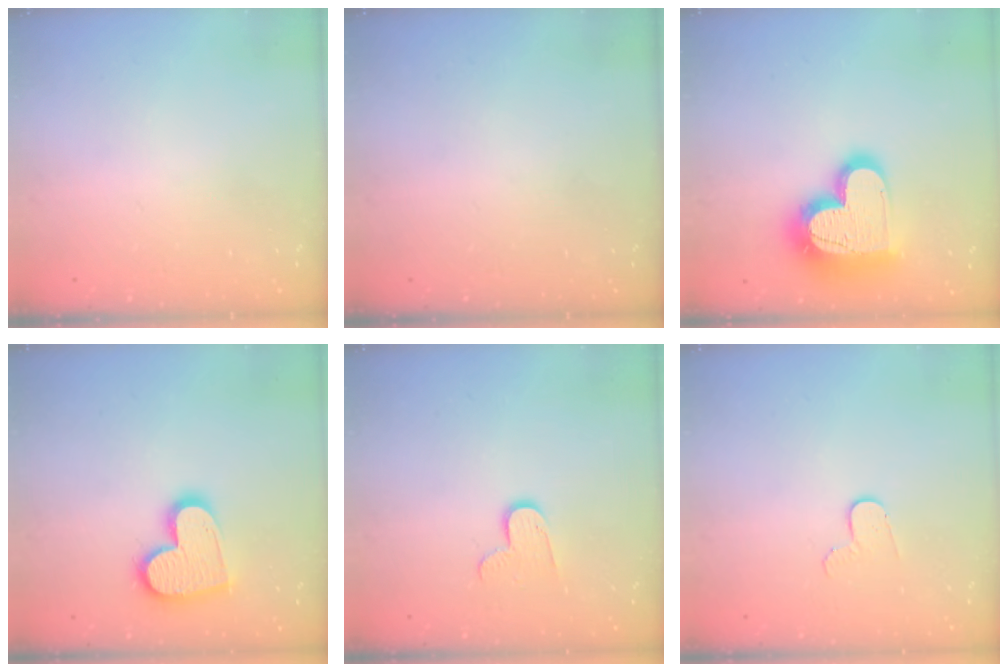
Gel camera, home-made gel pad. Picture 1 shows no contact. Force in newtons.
{"total": 0.0}
{"total": 21.0, "press": 21.0, "slide": 1.7}
{"total": 14.9, "press": 14.8, "slide": 1.1}
{"total": 7.6, "press": 7.6, "slide": 0.5}
{"total": 4.5, "press": 4.5, "slide": 0.3}